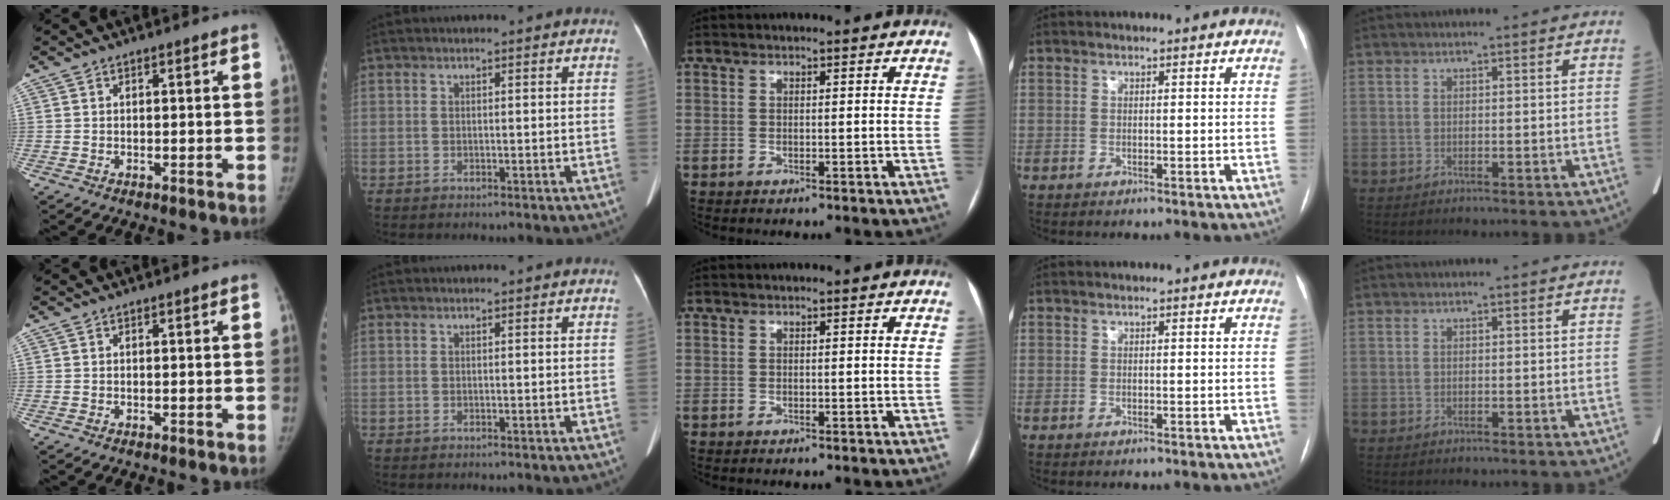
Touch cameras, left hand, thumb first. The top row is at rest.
{}